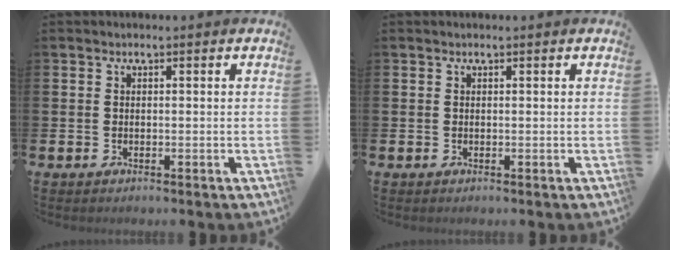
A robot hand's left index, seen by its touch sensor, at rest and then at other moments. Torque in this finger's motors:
{"motor_torque": [-0.09, 0.08, -0.07, -0.01]}